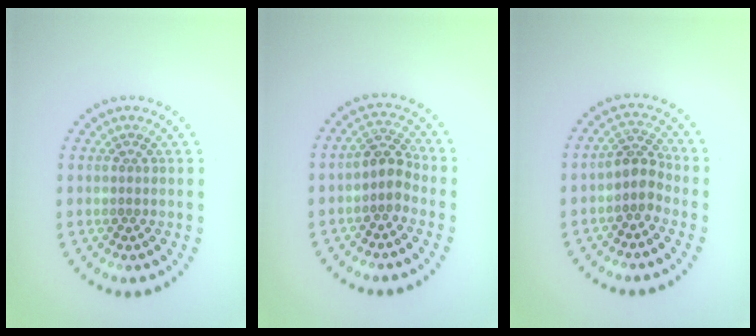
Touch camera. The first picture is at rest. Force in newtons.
{"total": 2.5, "press": 2.0, "slide": 1.5}
{"total": 2.5, "press": 1.9, "slide": 1.6}